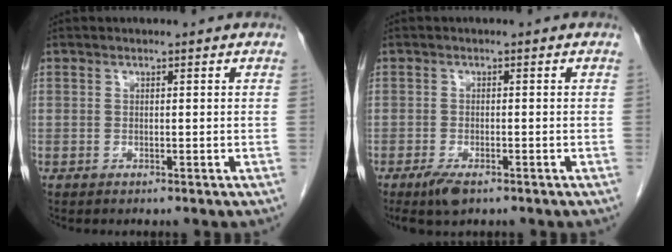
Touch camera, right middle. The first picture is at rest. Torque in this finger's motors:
{"motor_torque": [0.72, -0.33, 0.21, 0.04]}